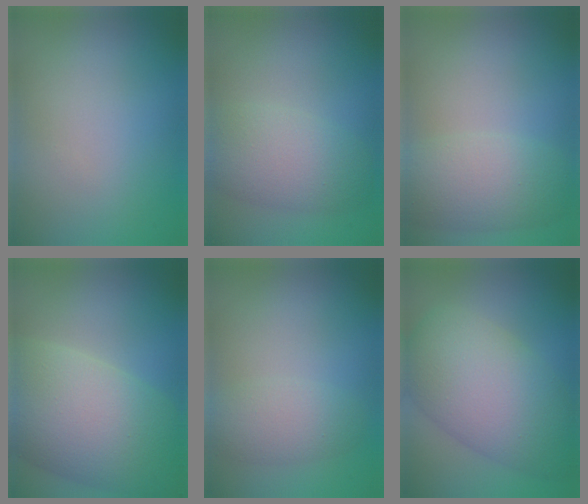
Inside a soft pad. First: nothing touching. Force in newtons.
{"total": 4.9, "press": 4.9, "slide": 0.3}
{"total": 4.5, "press": 4.5, "slide": 0.2}
{"total": 11.5, "press": 11.5, "slide": 0.8}
{"total": 2.6, "press": 2.6, "slide": 0.1}
{"total": 9.6, "press": 9.6, "slide": 0.2}